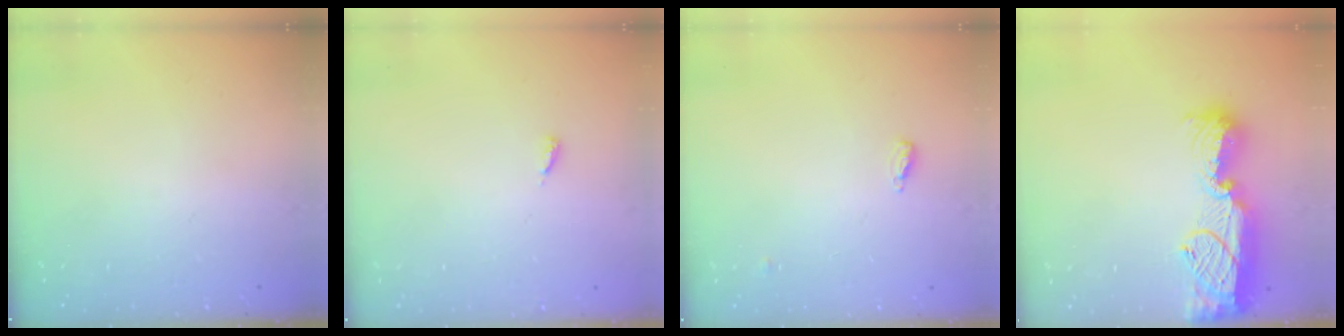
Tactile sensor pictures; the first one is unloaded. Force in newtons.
{"total": 2.9, "press": 2.9, "slide": 0.2}
{"total": 4.7, "press": 4.6, "slide": 1.2}
{"total": 17.4, "press": 16.6, "slide": 5.5}